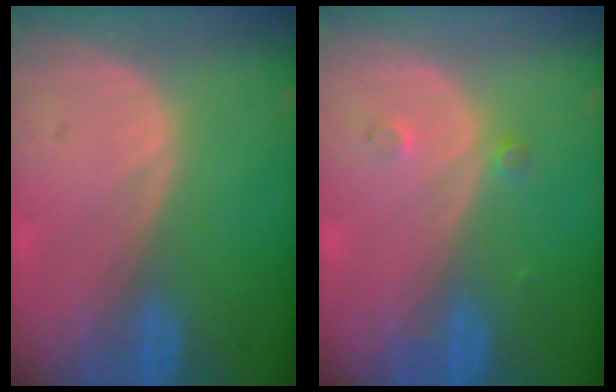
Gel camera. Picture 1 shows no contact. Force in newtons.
{"total": 1.5, "press": 1.2, "slide": 0.8}